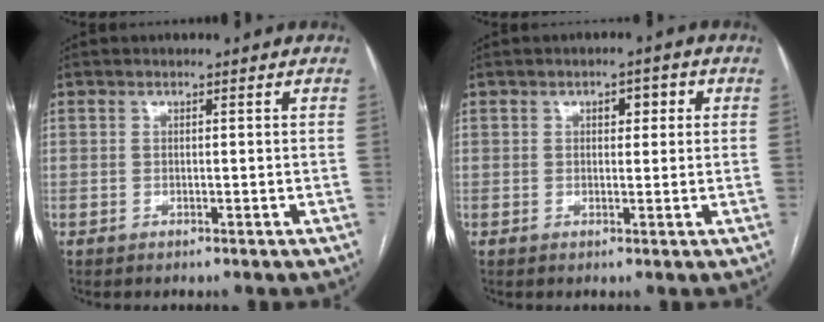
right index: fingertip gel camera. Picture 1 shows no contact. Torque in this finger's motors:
{"motor_torque": [0.01, 0.01, 0.02, 0.03]}